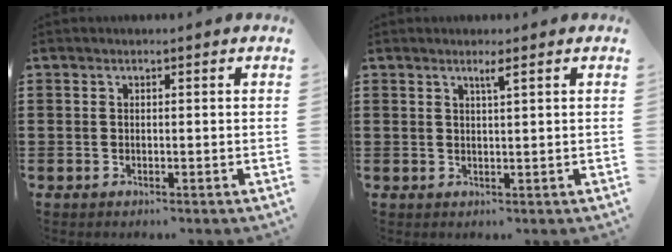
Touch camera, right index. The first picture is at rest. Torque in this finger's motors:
{"motor_torque": [0.31, -0.09, 0.04, 0.02]}